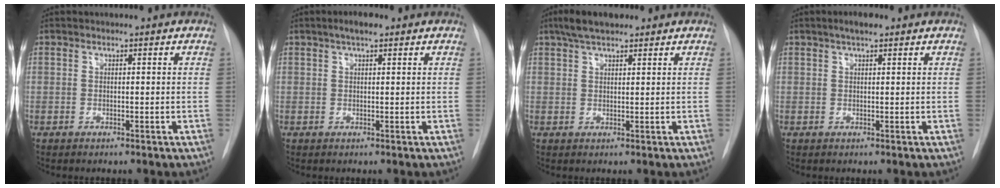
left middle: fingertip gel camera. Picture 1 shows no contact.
{"total": 2.8, "force": [1.7, 0.8, 2.0], "torque": [-0.035, 0.010, 0.026]}
{"total": 5.0, "force": [3.7, 1.7, 3.0], "torque": [-0.059, 0.018, 0.064]}
{"total": 2.6, "force": [1.7, 0.7, 1.8], "torque": [-0.032, 0.009, 0.026]}